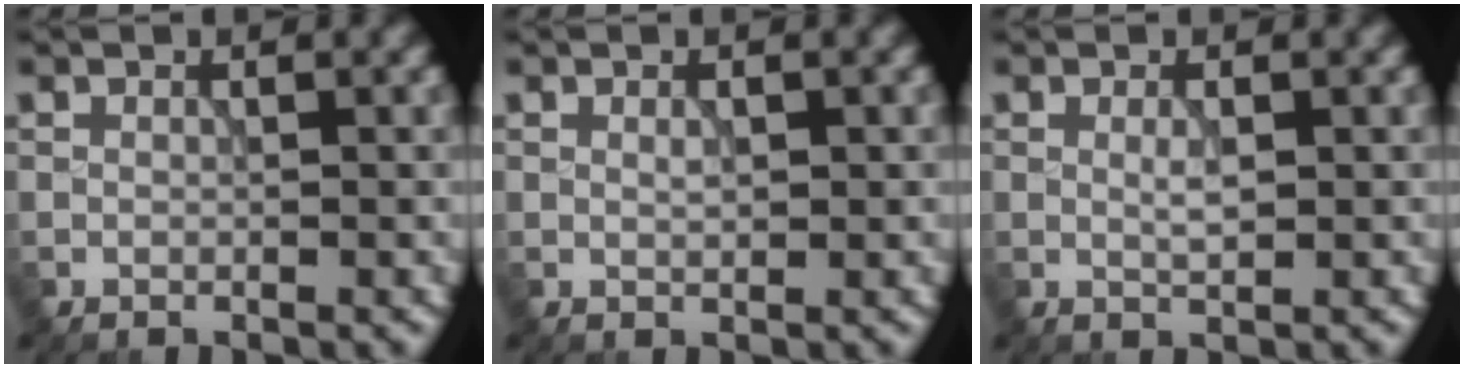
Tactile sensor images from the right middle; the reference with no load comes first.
{"total": 0.9, "force": [0.2, 0.3, 0.8], "torque": [-0.016, 0.000, 0.003]}
{"total": 1.2, "force": [0.1, 0.3, 1.2], "torque": [-0.024, 0.000, 0.003]}